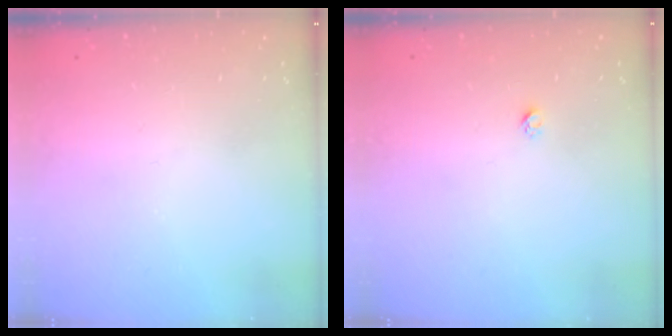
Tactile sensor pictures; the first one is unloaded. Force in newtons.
{"total": 1.9, "press": 1.9, "slide": 0.1}